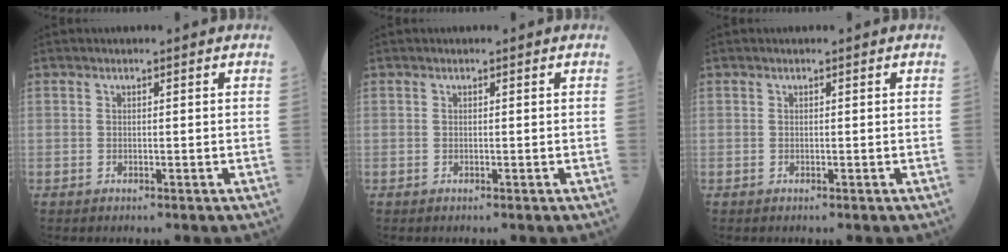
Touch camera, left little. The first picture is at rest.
{"total": 0.0}
{"total": 0.0}